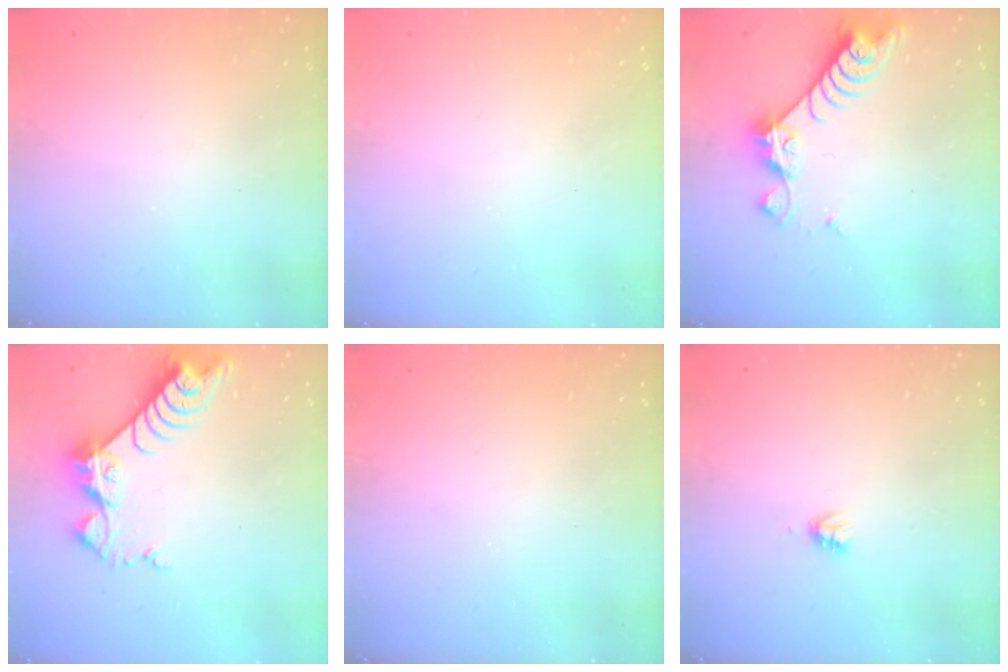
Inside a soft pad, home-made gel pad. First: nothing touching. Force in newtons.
{"total": 0.0}
{"total": 8.1, "press": 8.1, "slide": 0.7}
{"total": 9.3, "press": 9.3, "slide": 0.7}
{"total": 0.0}
{"total": 2.2, "press": 2.2, "slide": 0.3}